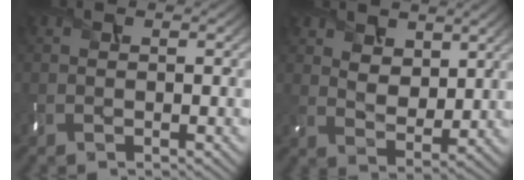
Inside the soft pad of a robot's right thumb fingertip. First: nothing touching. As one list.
[{"total": 5.4, "force": [3.4, 3.0, 3.0], "torque": [-0.069, -0.013, 0.064]}]